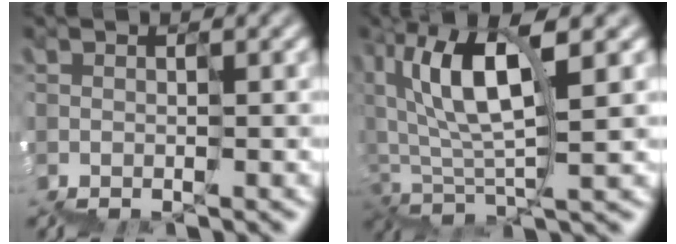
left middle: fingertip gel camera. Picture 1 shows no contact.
{"total": 6.9, "force": [2.4, 2.3, 6.0], "torque": [-0.102, 0.018, 0.044]}